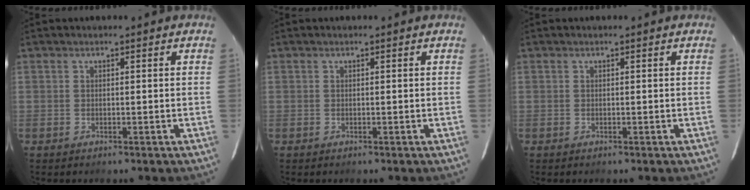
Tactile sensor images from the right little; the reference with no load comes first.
{"total": 0.0}
{"total": 0.0}